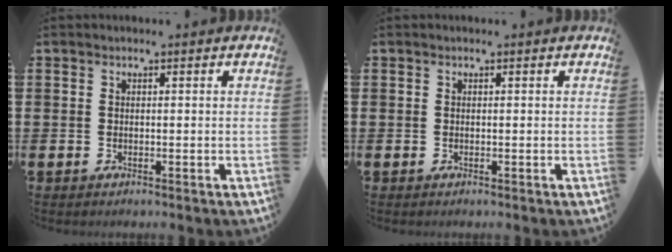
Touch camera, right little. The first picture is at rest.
{"total": 0.0}